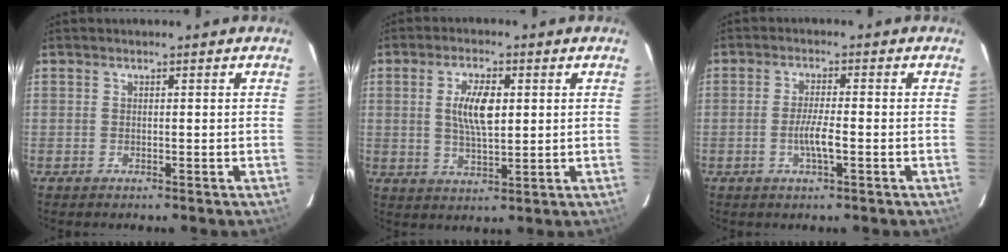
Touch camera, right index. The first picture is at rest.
{"total": 7.4, "force": [1.4, 3.0, 6.6], "torque": [-0.124, 0.003, 0.029]}
{"total": 4.2, "force": [-1.4, 0.4, 3.9], "torque": [-0.075, -0.003, -0.025]}